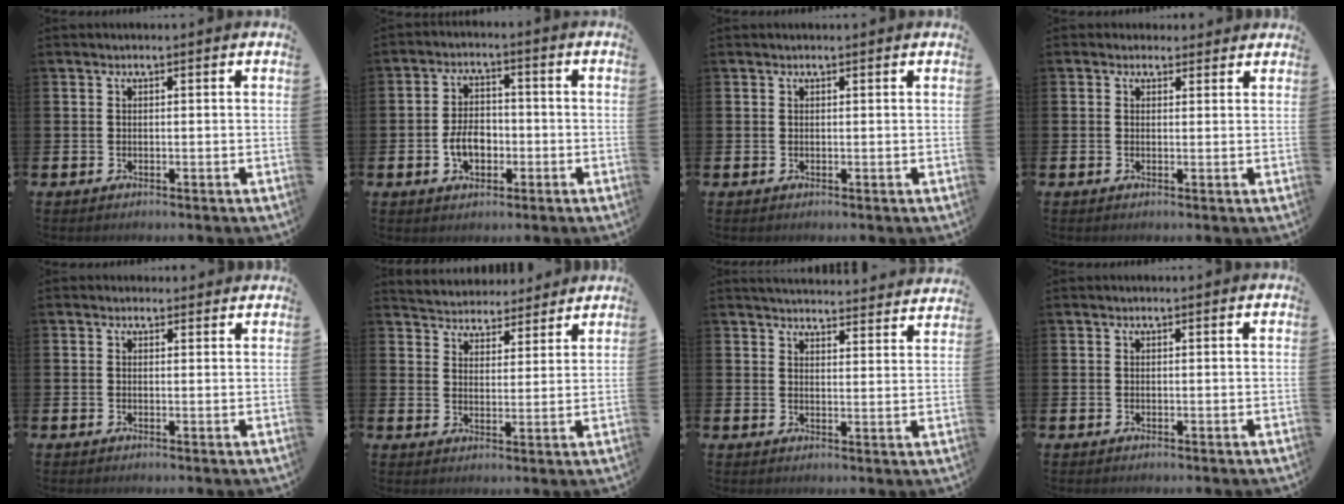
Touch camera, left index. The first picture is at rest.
{"total": 4.6, "force": [-1.3, 3.1, 3.2], "torque": [-0.050, 0.003, -0.028]}
{"total": 0.0}
{"total": 1.5, "force": [1.3, 0.8, -0.1], "torque": [0.006, 0.002, 0.022]}
{"total": 1.0, "force": [0.8, 0.5, 0.1], "torque": [0.005, 0.003, 0.013]}
{"total": 4.7, "force": [4.5, 1.0, -0.6], "torque": [-0.009, -0.033, 0.080]}
{"total": 4.6, "force": [4.6, 0.3, 0.3], "torque": [-0.009, -0.034, 0.081]}
{"total": 0.0}